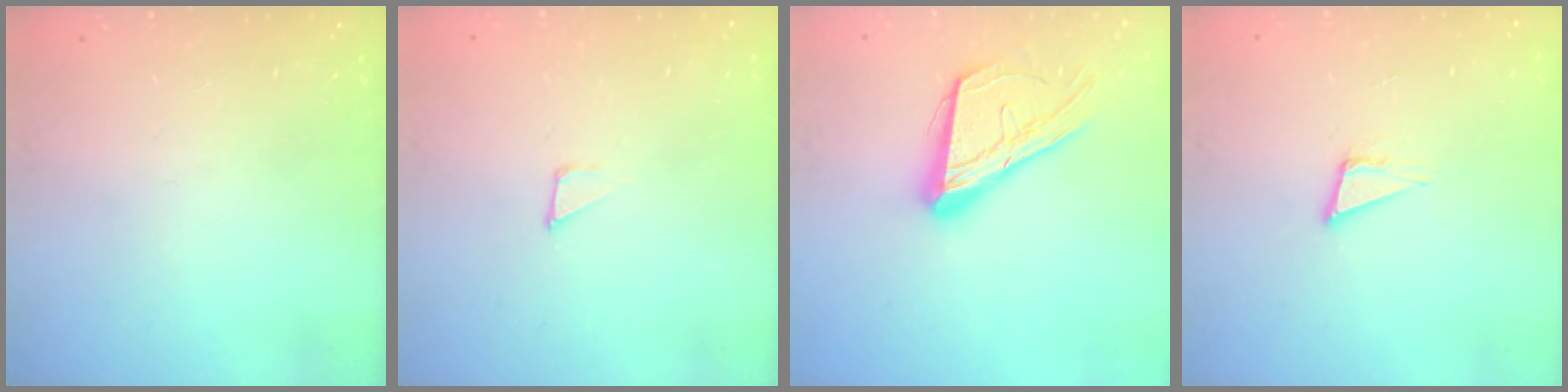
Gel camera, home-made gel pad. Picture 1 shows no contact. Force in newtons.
{"total": 1.2, "press": 1.2, "slide": 0.0}
{"total": 15.8, "press": 15.7, "slide": 1.0}
{"total": 4.3, "press": 3.1, "slide": 3.0}